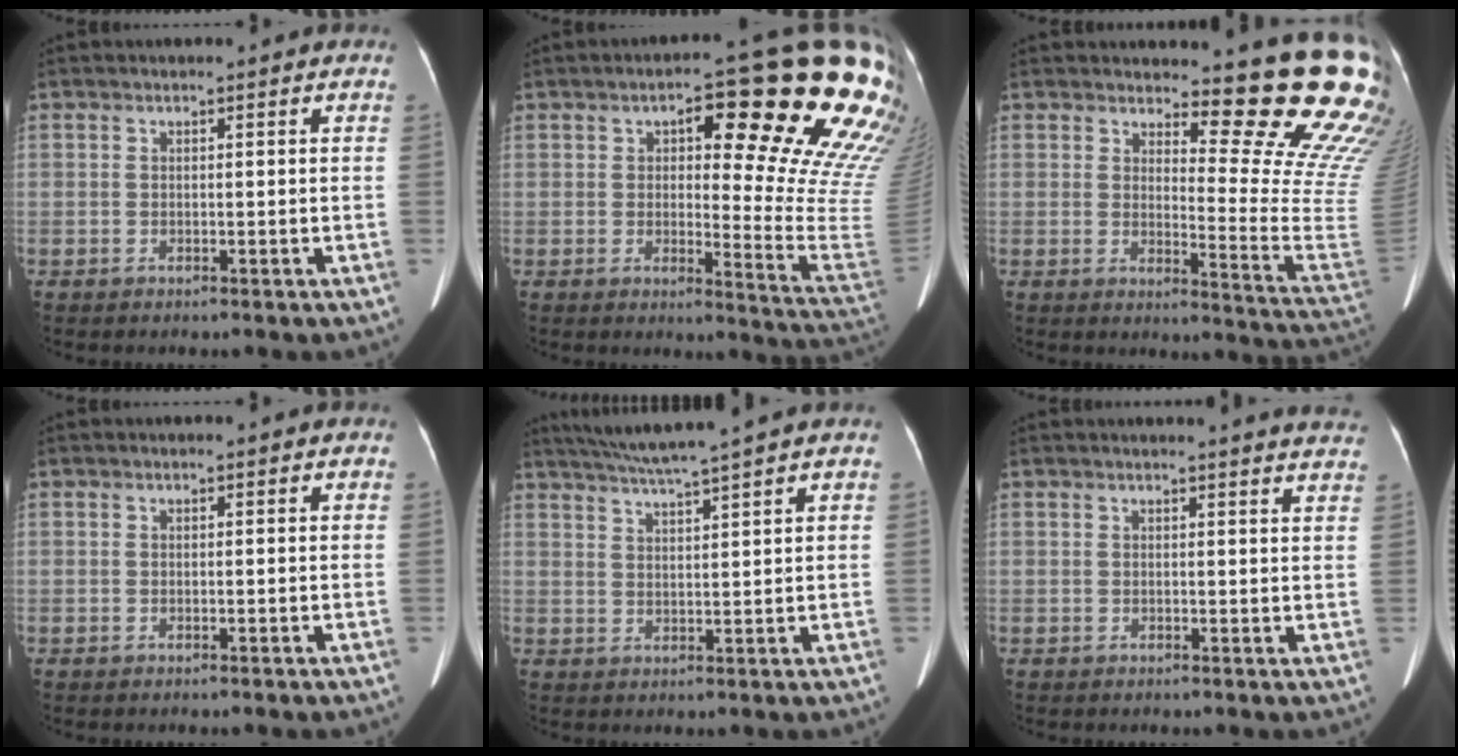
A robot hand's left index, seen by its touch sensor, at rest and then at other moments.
{"total": 22.9, "force": [12.0, 4.7, 18.9], "torque": [-0.176, -0.001, 0.140]}
{"total": 18.2, "force": [14.4, 2.3, 10.8], "torque": [-0.132, -0.113, 0.156]}
{"total": 0.0}
{"total": 7.4, "force": [6.4, -1.7, 3.4], "torque": [-0.060, 0.008, 0.110]}
{"total": 10.5, "force": [10.1, 0.1, 2.7], "torque": [-0.023, -0.030, 0.089]}